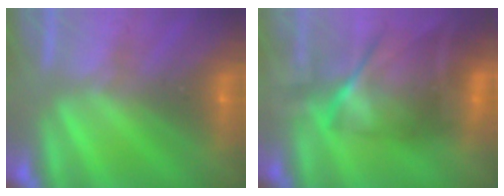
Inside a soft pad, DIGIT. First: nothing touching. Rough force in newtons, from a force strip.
{"total": 6.9}